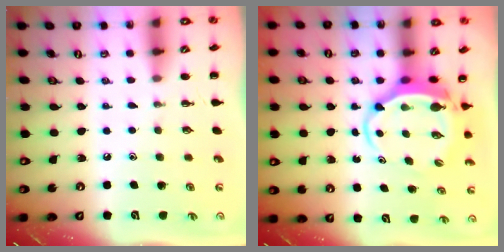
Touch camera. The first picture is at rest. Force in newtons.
{"total": 6.3, "press": 6.2, "slide": 1.4}